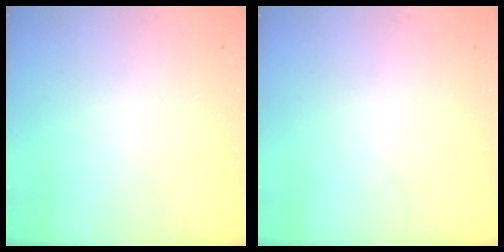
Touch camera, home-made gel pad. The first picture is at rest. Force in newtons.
{"total": 0.0}